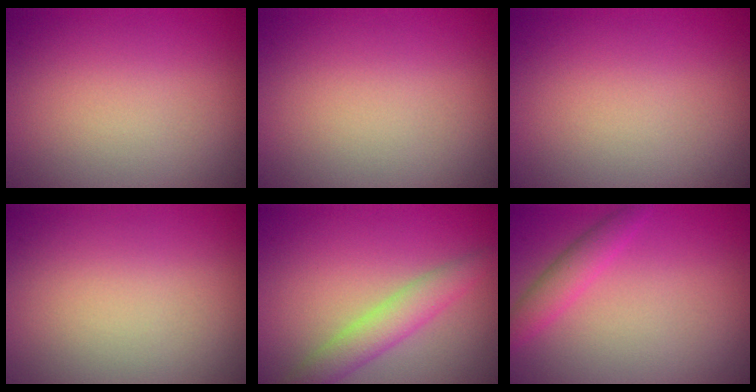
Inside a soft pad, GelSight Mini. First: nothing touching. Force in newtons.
{"total": 0.0}
{"total": 0.0}
{"total": 0.0}
{"total": 2.4, "press": 2.4, "slide": 0.2}
{"total": 2.2, "press": 2.2, "slide": 0.1}